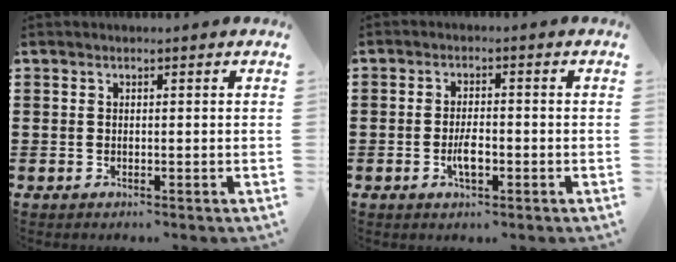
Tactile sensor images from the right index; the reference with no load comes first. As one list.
[{"total": 3.6, "force": [-1.2, 1.1, 3.2], "torque": [-0.071, -0.007, -0.023]}]